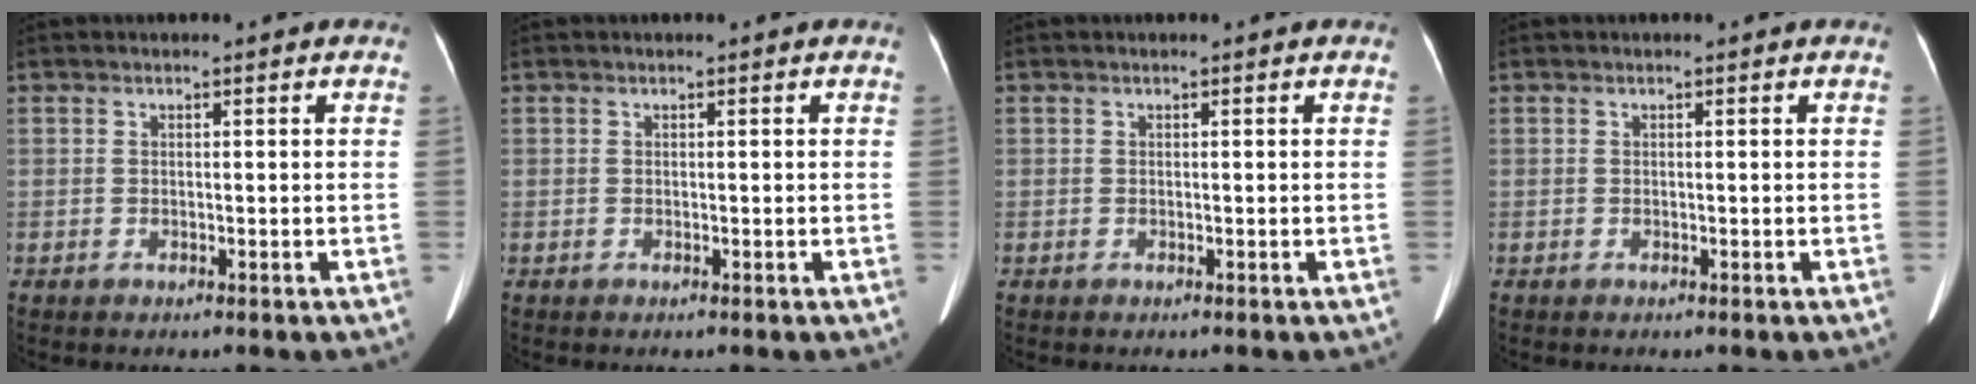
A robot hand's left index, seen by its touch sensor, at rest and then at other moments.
{"total": 0.0}
{"total": 0.0}
{"total": 0.0}